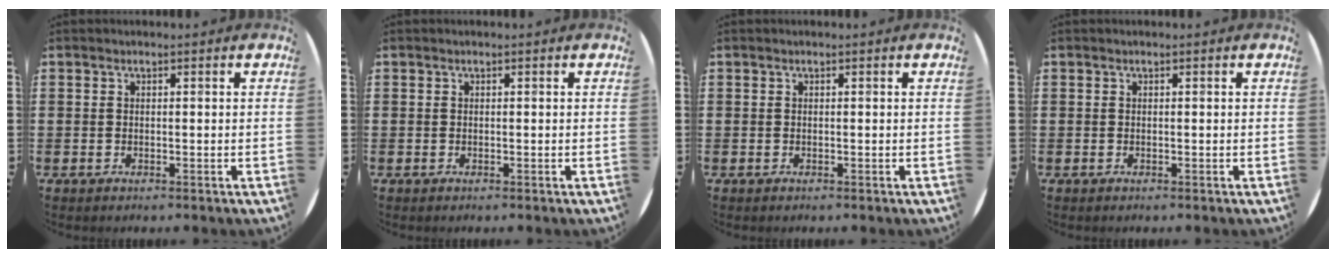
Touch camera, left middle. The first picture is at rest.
{"total": 0.0}
{"total": 0.0}
{"total": 0.0}